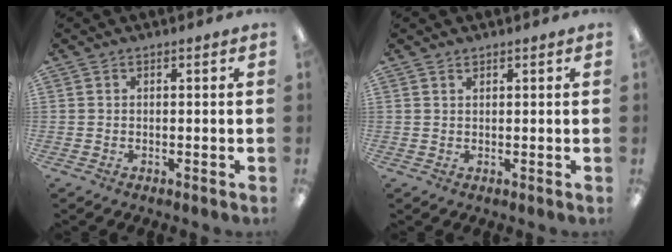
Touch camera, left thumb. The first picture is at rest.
{"total": 0.8, "force": [0.7, 0.3, 0.2], "torque": [-0.005, 0.000, 0.013]}